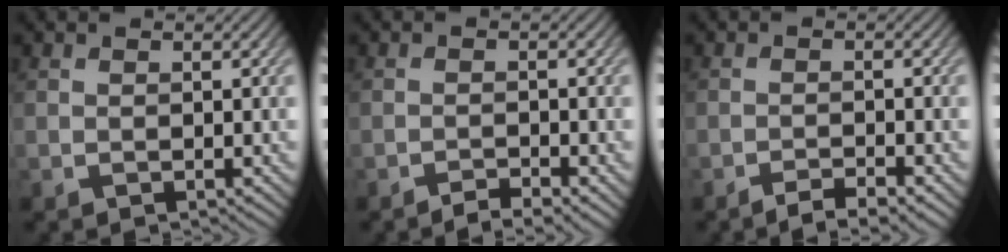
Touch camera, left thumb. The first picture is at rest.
{"total": 2.3, "force": [-1.8, 0.3, 1.4], "torque": [-0.022, 0.002, -0.033]}
{"total": 3.0, "force": [-2.3, 0.4, 1.9], "torque": [-0.027, 0.004, -0.045]}